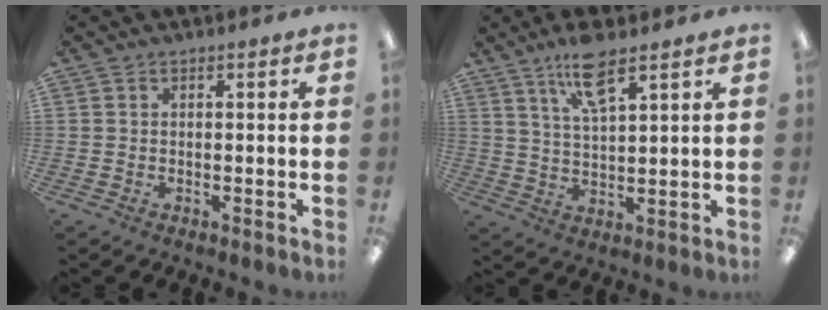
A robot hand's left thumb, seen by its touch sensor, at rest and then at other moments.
{"total": 9.2, "force": [6.5, 2.7, 6.0], "torque": [-0.116, -0.019, 0.113]}